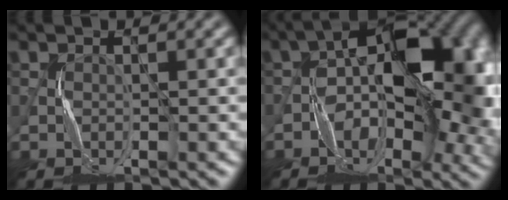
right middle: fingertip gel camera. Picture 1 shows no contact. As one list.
[{"total": 14.1, "force": [-1.4, 7.3, 12.0], "torque": [-0.152, 0.025, -0.039]}]